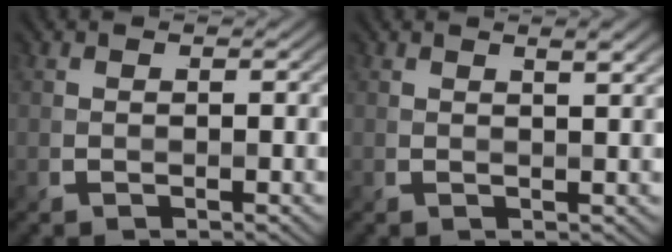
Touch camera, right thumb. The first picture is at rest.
{"total": 2.1, "force": [1.2, 0.3, 1.6], "torque": [-0.024, -0.001, 0.018]}